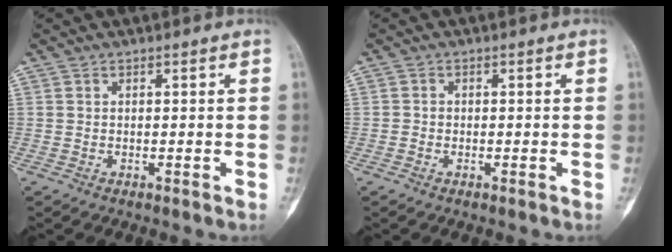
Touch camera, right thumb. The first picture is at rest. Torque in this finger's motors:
{"motor_torque": [0.12, -0.24, -0.33, -0.05, -0.14]}